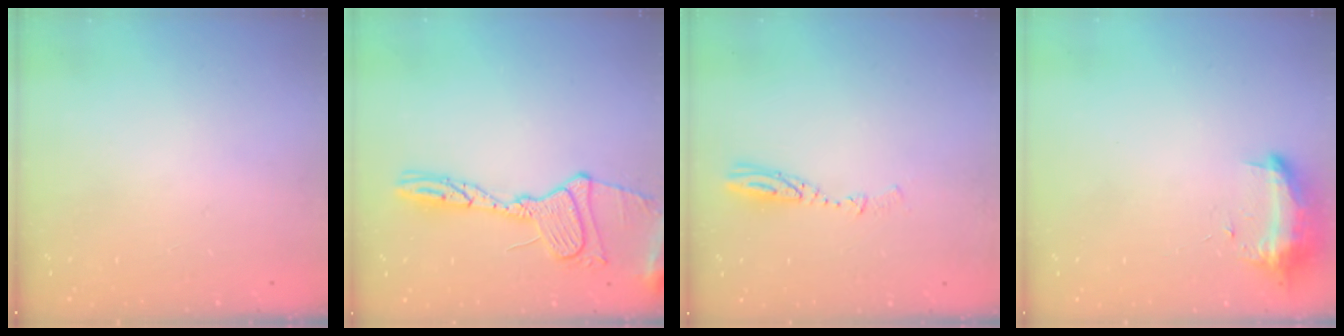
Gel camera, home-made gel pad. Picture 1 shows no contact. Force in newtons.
{"total": 17.1, "press": 17.1, "slide": 1.5}
{"total": 4.0, "press": 3.9, "slide": 0.2}
{"total": 9.9, "press": 9.8, "slide": 1.0}